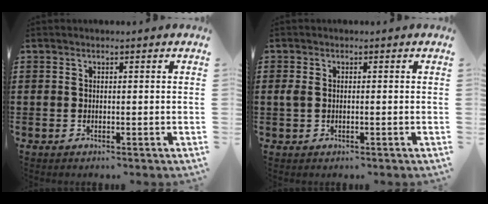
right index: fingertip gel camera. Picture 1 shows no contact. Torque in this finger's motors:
{"motor_torque": [0.04, 0.14, 0.01, 0.01]}